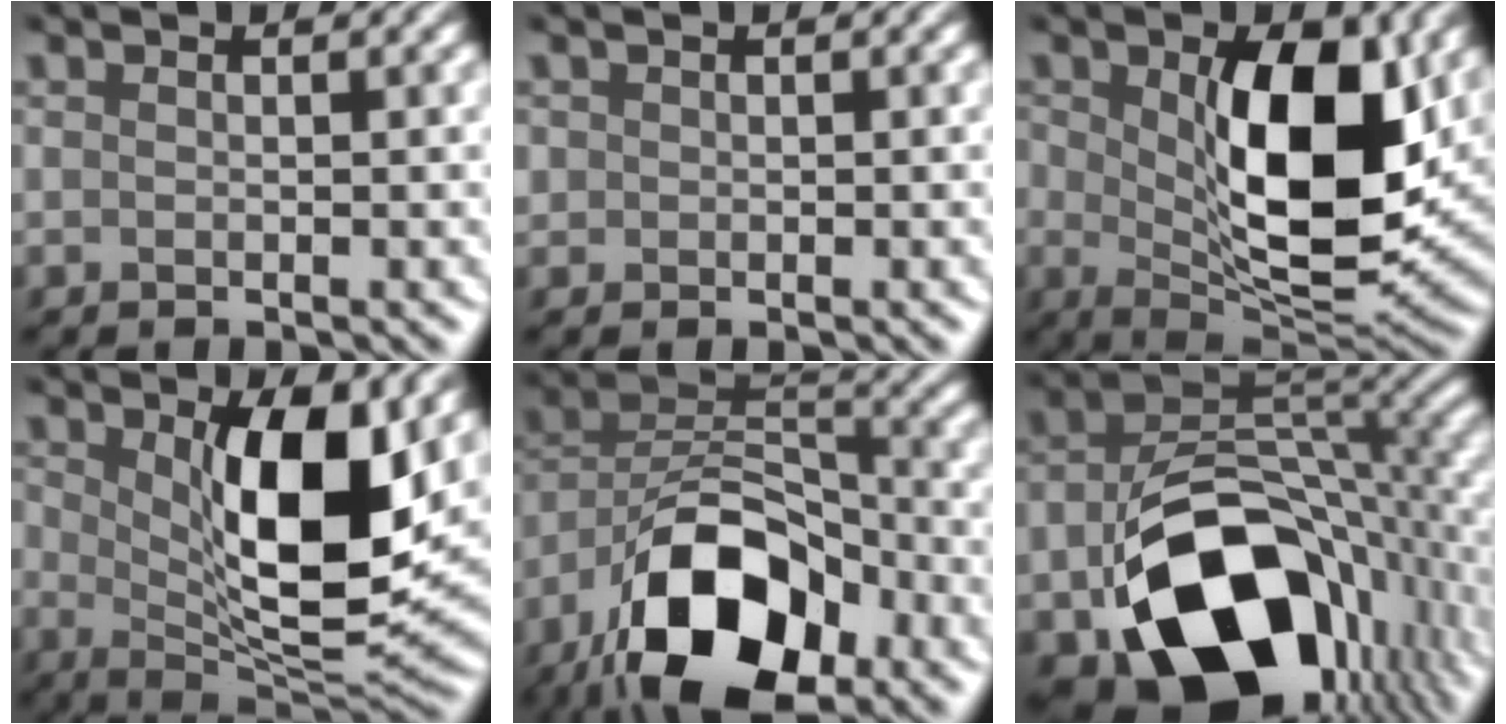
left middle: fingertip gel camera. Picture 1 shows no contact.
{"total": 0.8, "force": [0.1, 0.2, -0.7], "torque": [0.009, 0.001, 0.009]}
{"total": 9.6, "force": [1.3, 4.3, 8.4], "torque": [-0.145, -0.002, 0.032]}
{"total": 9.0, "force": [1.4, 3.1, 8.4], "torque": [-0.146, -0.006, 0.033]}
{"total": 12.1, "force": [-7.4, 5.9, 7.5], "torque": [-0.135, 0.003, -0.132]}
{"total": 15.8, "force": [-7.0, 10.5, 9.5], "torque": [-0.177, -0.025, -0.098]}